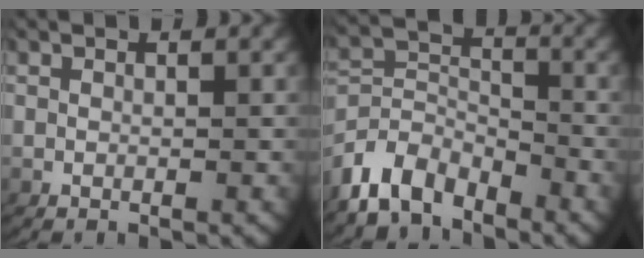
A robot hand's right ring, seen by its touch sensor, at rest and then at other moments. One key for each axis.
{"total": 7.0, "fx": -4.0, "fy": 5.0, "fz": 2.7, "tx": -0.062, "ty": -0.037, "tz": -0.063}